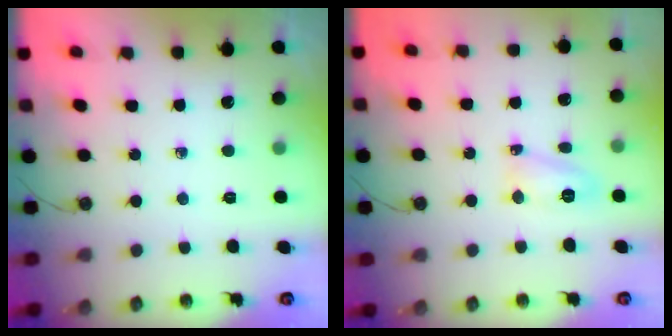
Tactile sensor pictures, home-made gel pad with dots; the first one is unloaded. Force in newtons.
{"total": 8.0, "press": 8.0, "slide": 0.7}